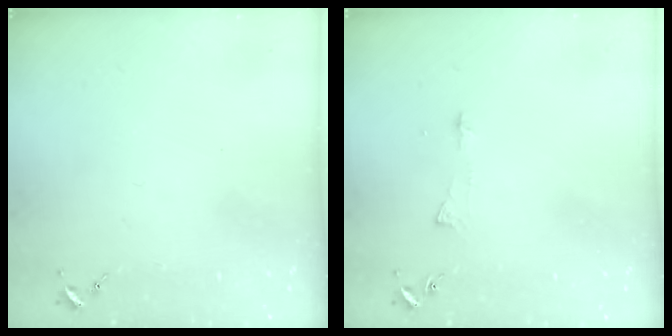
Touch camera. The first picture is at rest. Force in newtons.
{"total": 4.0, "press": 4.0, "slide": 0.3}